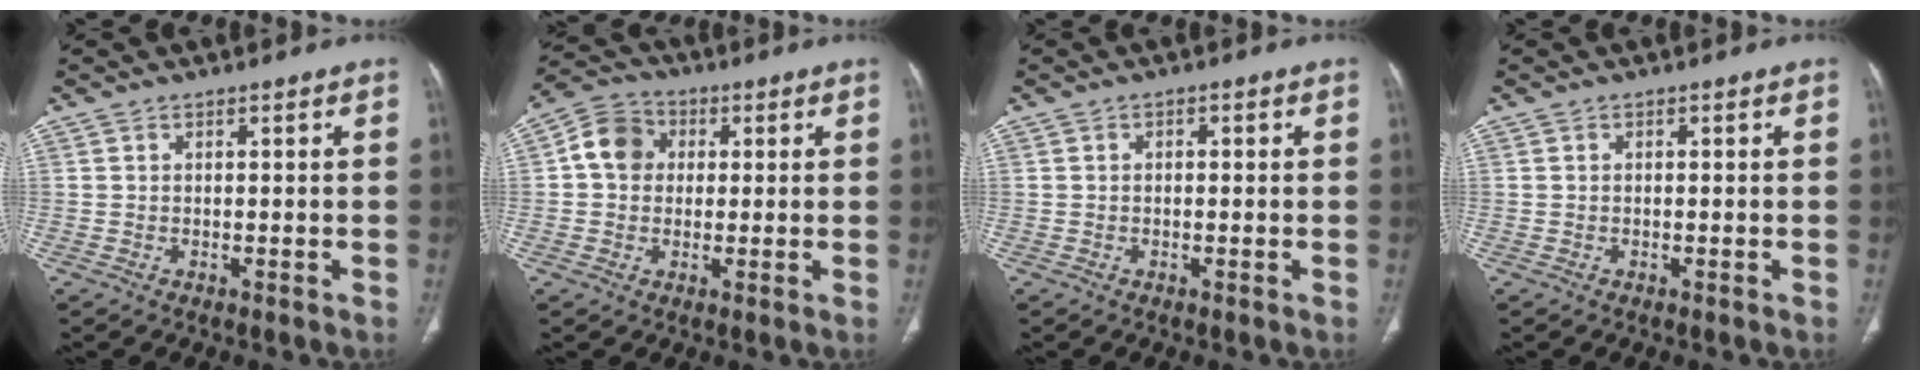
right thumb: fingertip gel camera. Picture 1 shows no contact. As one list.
[{"total": 7.6, "force": [1.1, 6.5, 3.9], "torque": [-0.055, 0.015, 0.007]}, {"total": 0.9, "force": [0.2, 0.5, 0.7], "torque": [-0.010, 0.003, 0.003]}, {"total": 0.0}]